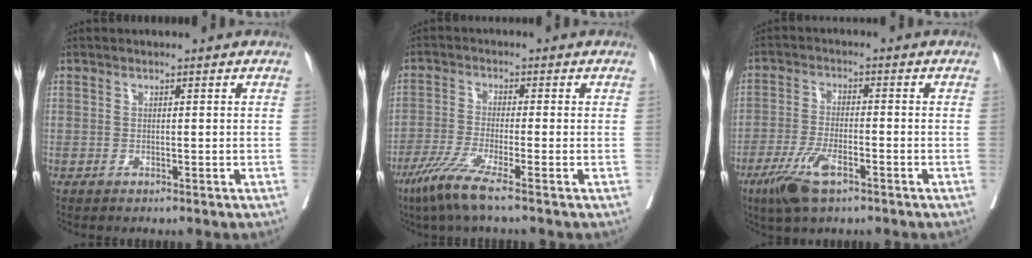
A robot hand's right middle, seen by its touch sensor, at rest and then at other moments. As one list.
[{"total": 6.4, "force": [-4.2, -0.5, 4.8], "torque": [-0.097, -0.020, -0.086]}, {"total": 7.3, "force": [-4.3, 1.7, 5.6], "torque": [-0.118, -0.013, -0.077]}]